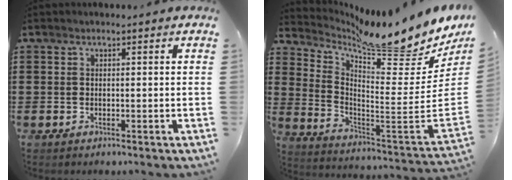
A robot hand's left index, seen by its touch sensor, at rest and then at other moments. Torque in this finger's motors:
{"motor_torque": [0.58, -0.15, 0.04, 0.05]}